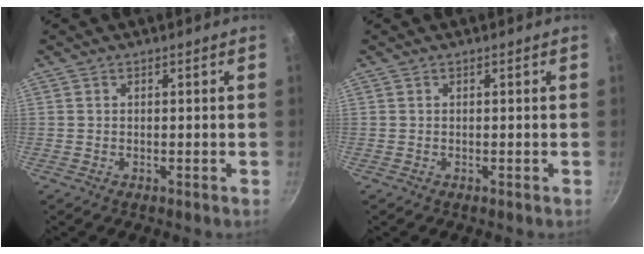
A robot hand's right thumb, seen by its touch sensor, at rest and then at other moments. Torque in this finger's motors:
{"motor_torque": [-0.54, -0.22, 0.05, 0.02, 0.00]}